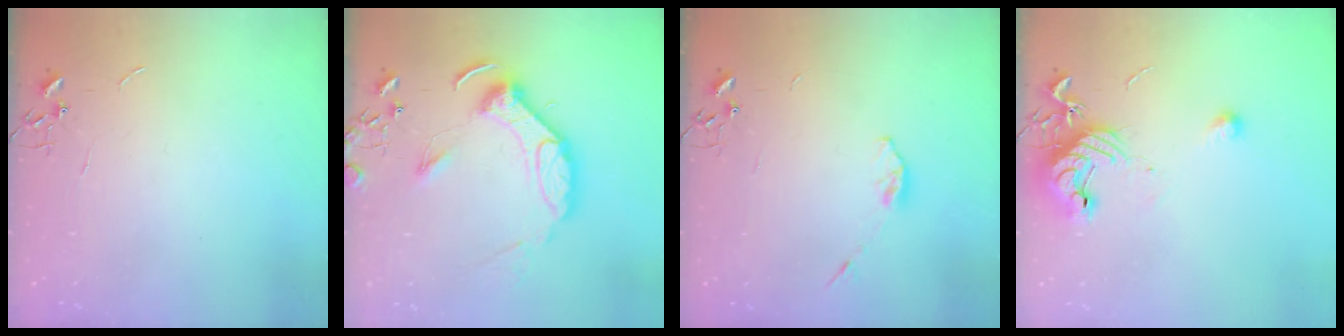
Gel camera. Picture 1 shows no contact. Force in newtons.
{"total": 14.3, "press": 14.2, "slide": 2.0}
{"total": 3.9, "press": 3.9, "slide": 0.7}
{"total": 12.8, "press": 12.7, "slide": 0.7}